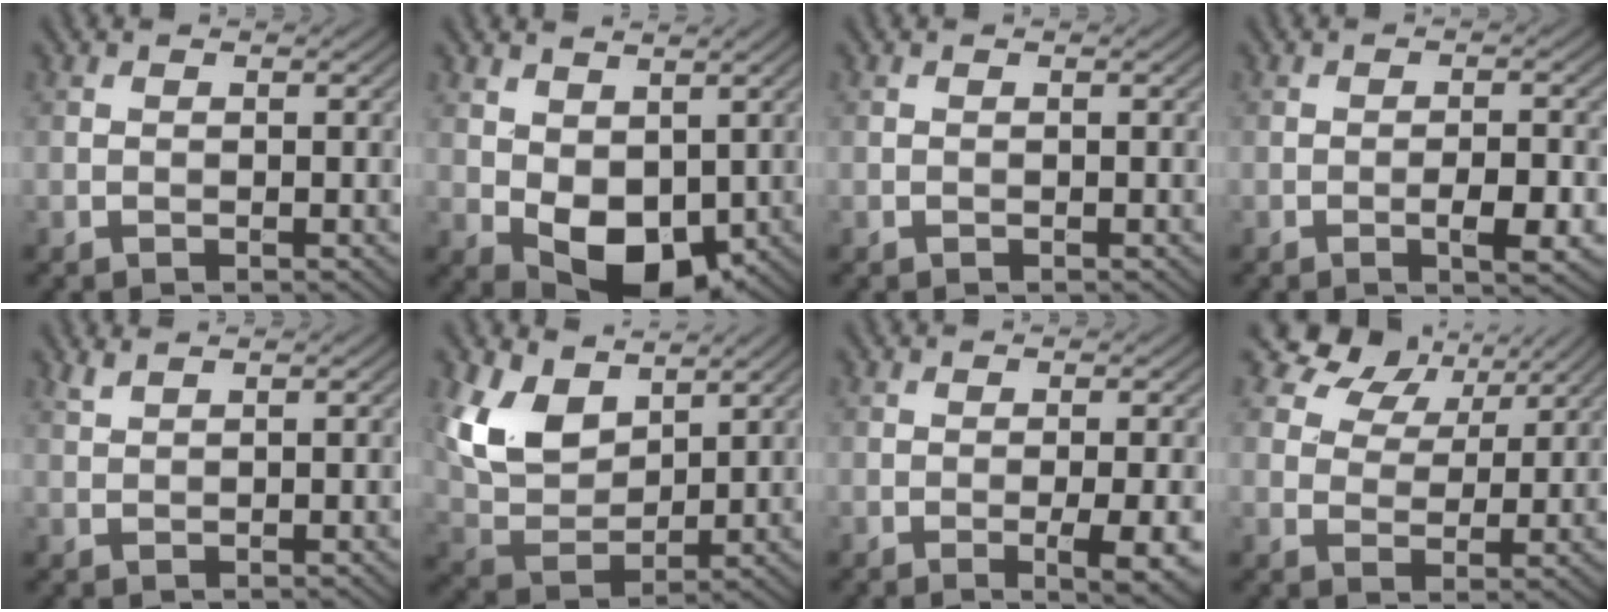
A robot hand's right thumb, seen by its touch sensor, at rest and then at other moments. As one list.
[{"total": 7.4, "force": [0.5, 4.8, 5.5], "torque": [-0.110, -0.014, 0.012]}, {"total": 0.0}, {"total": 3.7, "force": [-1.3, 0.9, 3.3], "torque": [-0.051, 0.003, -0.020]}, {"total": 1.3, "force": [1.0, 0.2, 0.7], "torque": [-0.016, 0.008, 0.022]}, {"total": 9.4, "force": [5.0, 5.5, 5.8], "torque": [-0.144, -0.002, 0.100]}, {"total": 3.8, "force": [-1.0, 0.4, 3.6], "torque": [-0.063, -0.001, -0.015]}, {"total": 8.3, "force": [5.7, 4.8, 3.6], "torque": [-0.081, -0.002, 0.114]}]